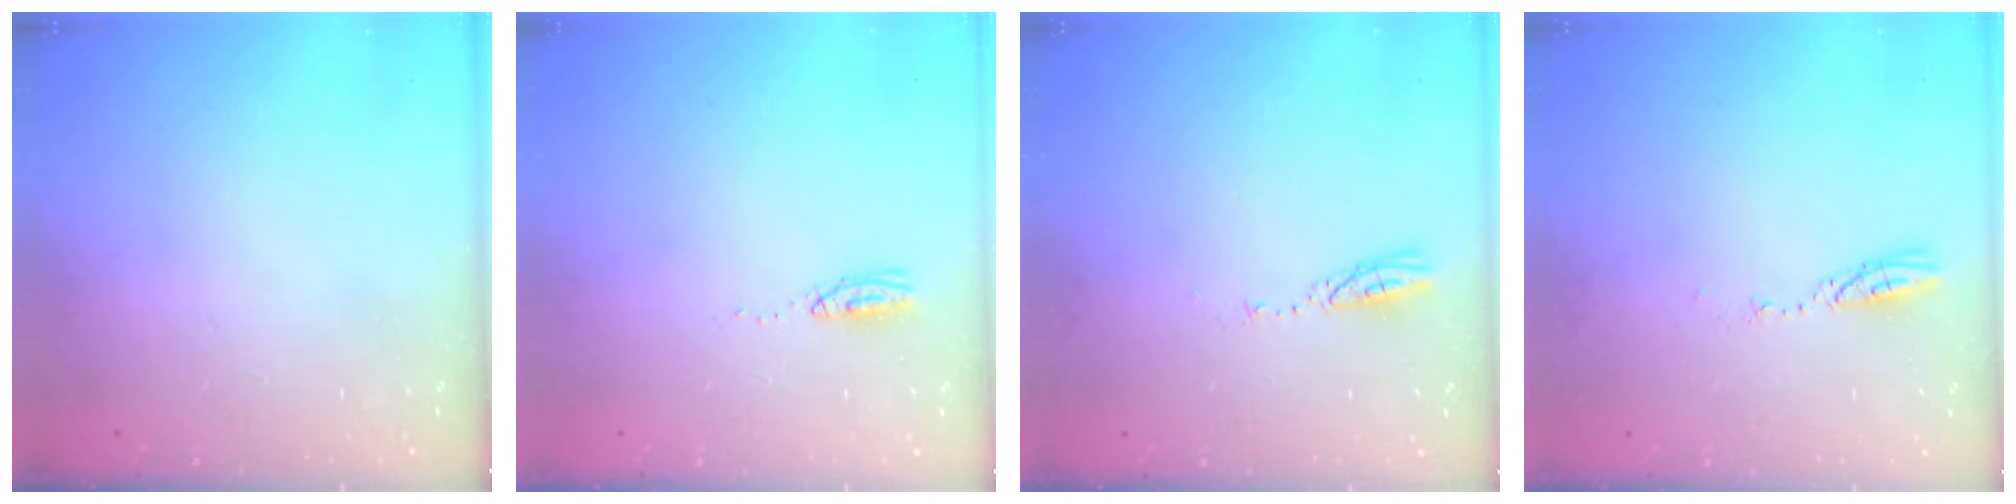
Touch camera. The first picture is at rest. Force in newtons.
{"total": 9.3, "press": 5.1, "slide": 7.7}
{"total": 3.5, "press": 3.4, "slide": 0.3}
{"total": 3.6, "press": 3.6, "slide": 0.3}